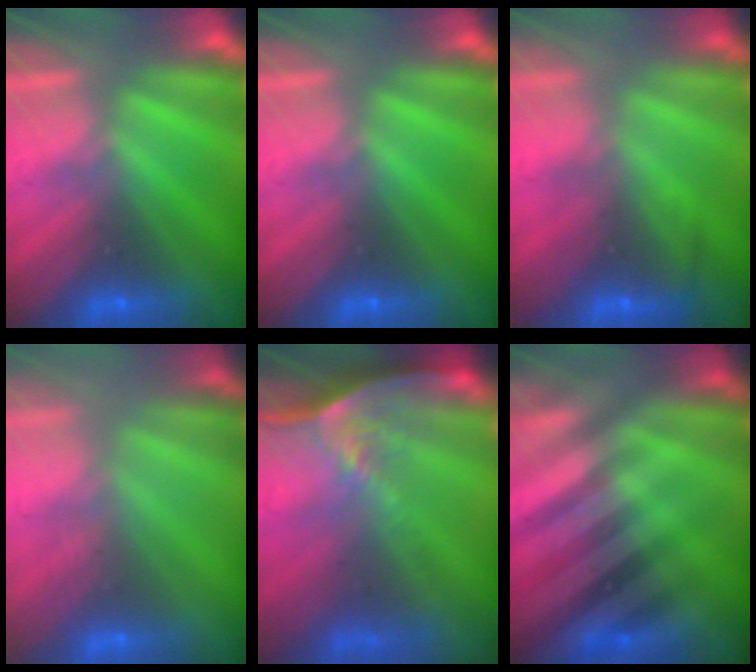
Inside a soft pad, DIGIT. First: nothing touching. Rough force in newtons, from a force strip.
{"total": 0.0}
{"total": 2.2}
{"total": 2.9}
{"total": 7.3}
{"total": 2.7}